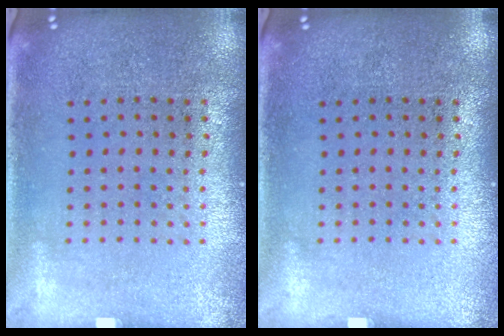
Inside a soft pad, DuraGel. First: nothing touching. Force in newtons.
{"total": 0.0}